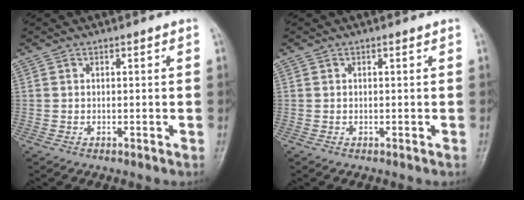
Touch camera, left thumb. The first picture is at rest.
{"total": 0.0}